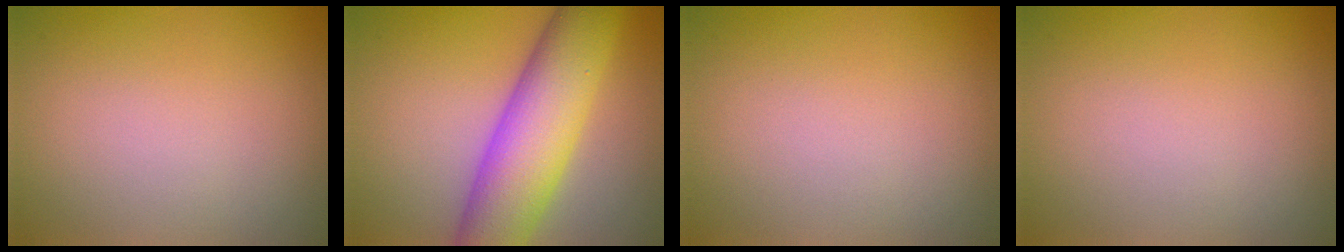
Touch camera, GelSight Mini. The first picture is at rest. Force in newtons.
{"total": 9.6, "press": 9.6, "slide": 0.2}
{"total": 0.0}
{"total": 0.0}